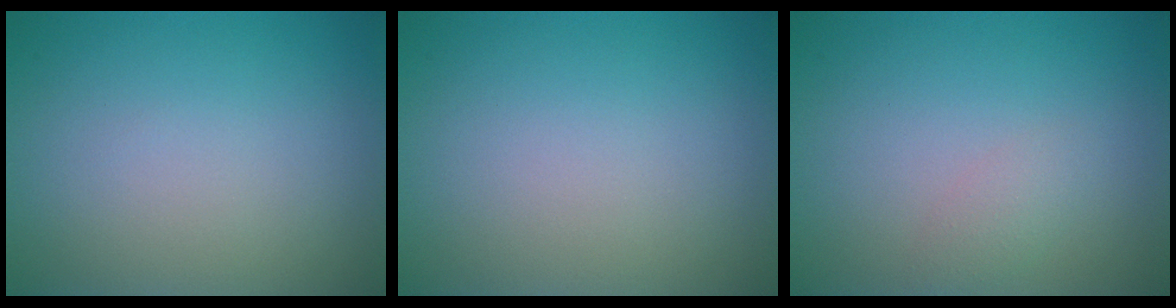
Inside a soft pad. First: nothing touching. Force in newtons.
{"total": 0.0}
{"total": 1.1, "press": 1.1, "slide": 0.1}